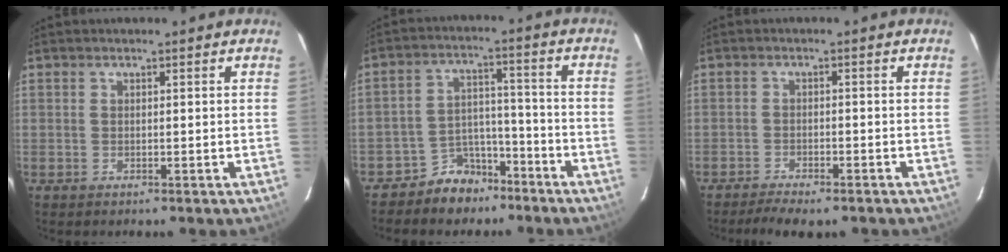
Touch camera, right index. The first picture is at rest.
{"total": 7.8, "force": [-6.1, 4.8, 1.0], "torque": [-0.016, 0.038, -0.095]}
{"total": 6.2, "force": [-5.2, 1.7, 3.1], "torque": [-0.076, -0.011, -0.082]}